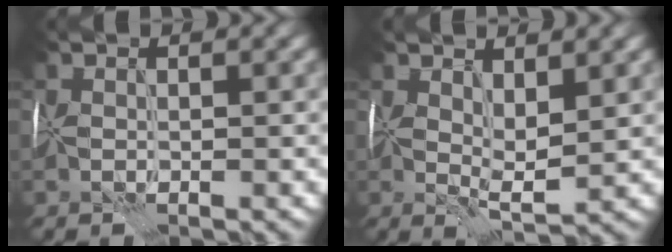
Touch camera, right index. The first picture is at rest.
{"total": 3.0, "force": [0.8, 1.0, 2.7], "torque": [-0.050, -0.008, 0.014]}